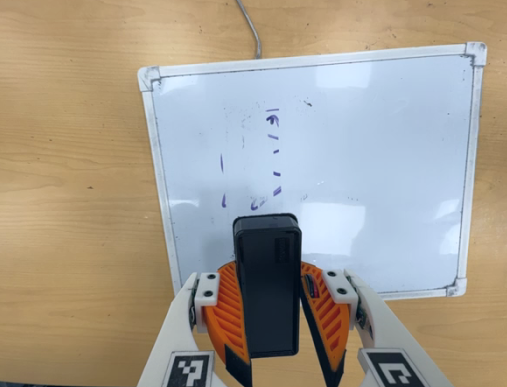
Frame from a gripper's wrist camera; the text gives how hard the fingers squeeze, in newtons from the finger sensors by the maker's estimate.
{"total": 9.2, "left": 9.4, "right": 9.1}